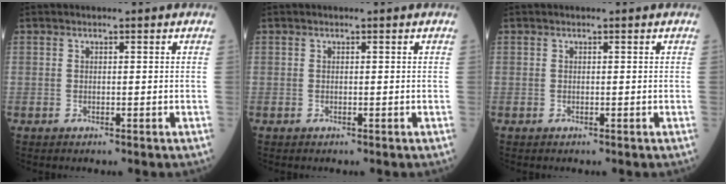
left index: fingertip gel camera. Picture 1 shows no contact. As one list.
[{"total": 0.0}, {"total": 0.0}]